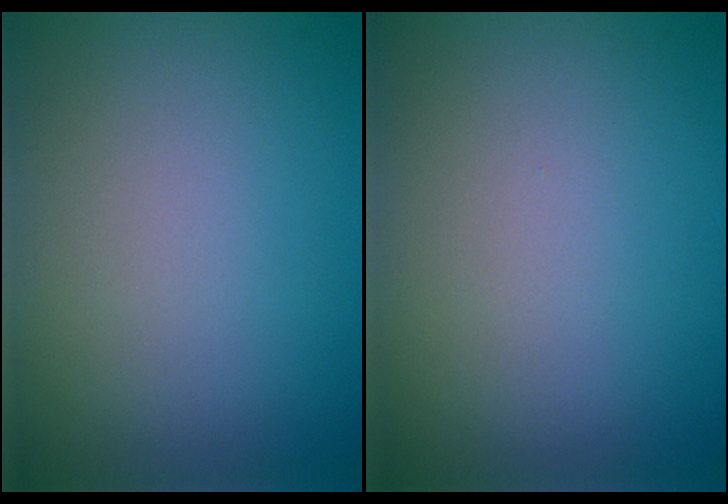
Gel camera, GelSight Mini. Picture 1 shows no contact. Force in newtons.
{"total": 0.0}